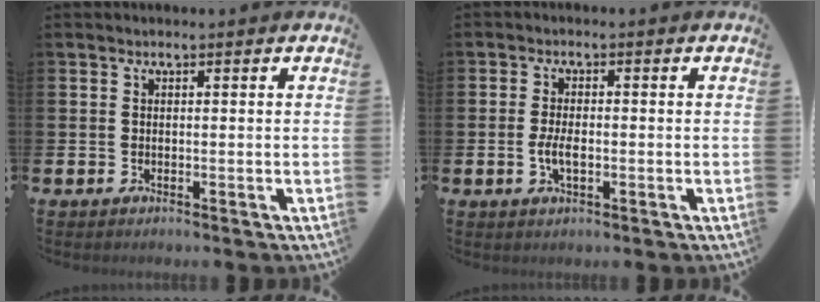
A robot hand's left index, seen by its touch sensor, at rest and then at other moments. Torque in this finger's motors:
{"motor_torque": [0.74, 0.28, 0.11, 0.11]}